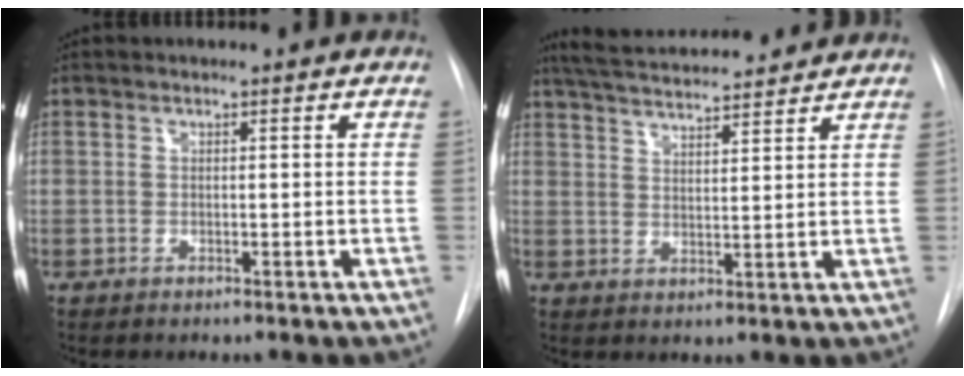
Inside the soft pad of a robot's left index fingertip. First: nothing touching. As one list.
[{"total": 14.2, "force": [13.0, 2.0, 5.4], "torque": [-0.096, 0.025, 0.195]}]